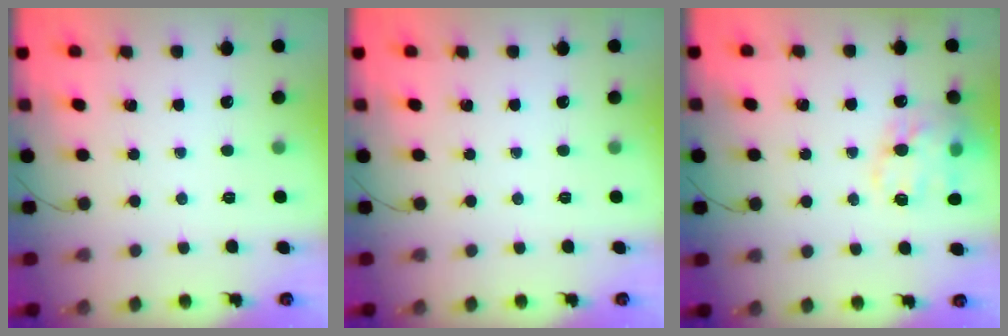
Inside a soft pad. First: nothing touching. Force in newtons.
{"total": 0.0}
{"total": 17.1, "press": 16.9, "slide": 3.0}